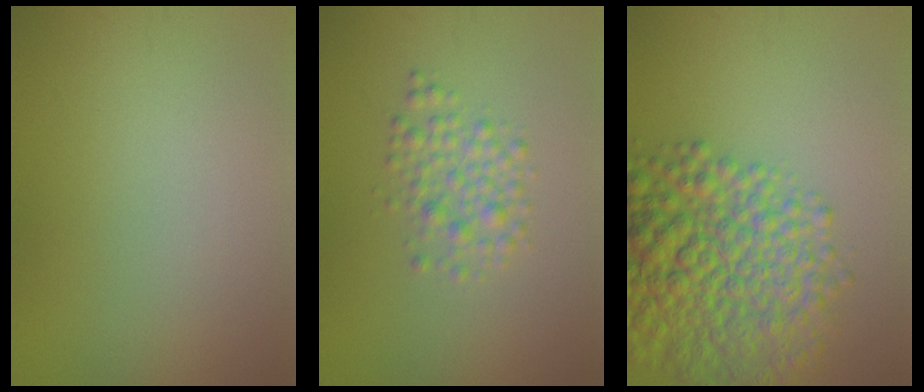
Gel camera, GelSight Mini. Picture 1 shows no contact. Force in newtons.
{"total": 2.6, "press": 2.6, "slide": 0.0}
{"total": 9.7, "press": 9.7, "slide": 0.3}